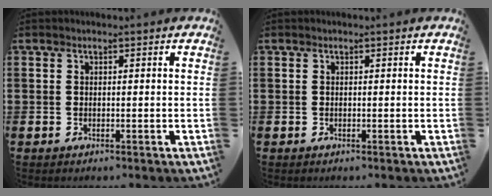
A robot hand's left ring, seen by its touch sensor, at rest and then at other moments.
{"total": 0.0}